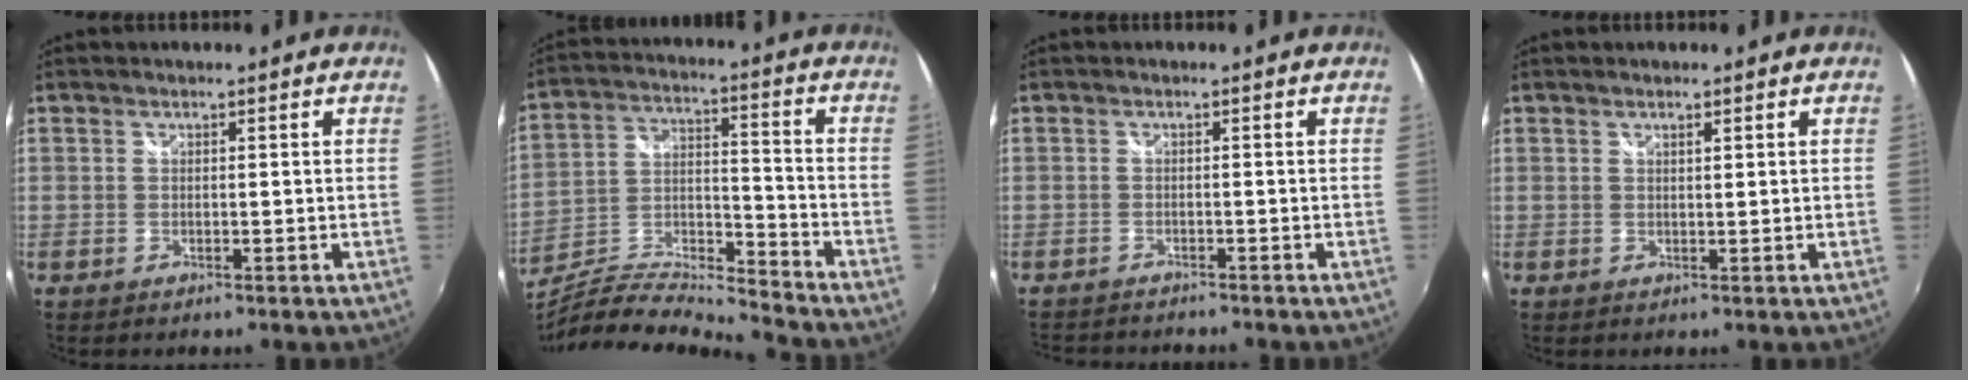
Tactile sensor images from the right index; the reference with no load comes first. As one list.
[{"total": 14.2, "force": [-12.9, 0.9, 5.8], "torque": [-0.117, -0.010, -0.239]}, {"total": 4.8, "force": [-4.6, 0.8, 1.1], "torque": [-0.038, -0.016, -0.077]}, {"total": 0.9, "force": [0.6, 0.1, 0.7], "torque": [-0.010, 0.002, 0.011]}]